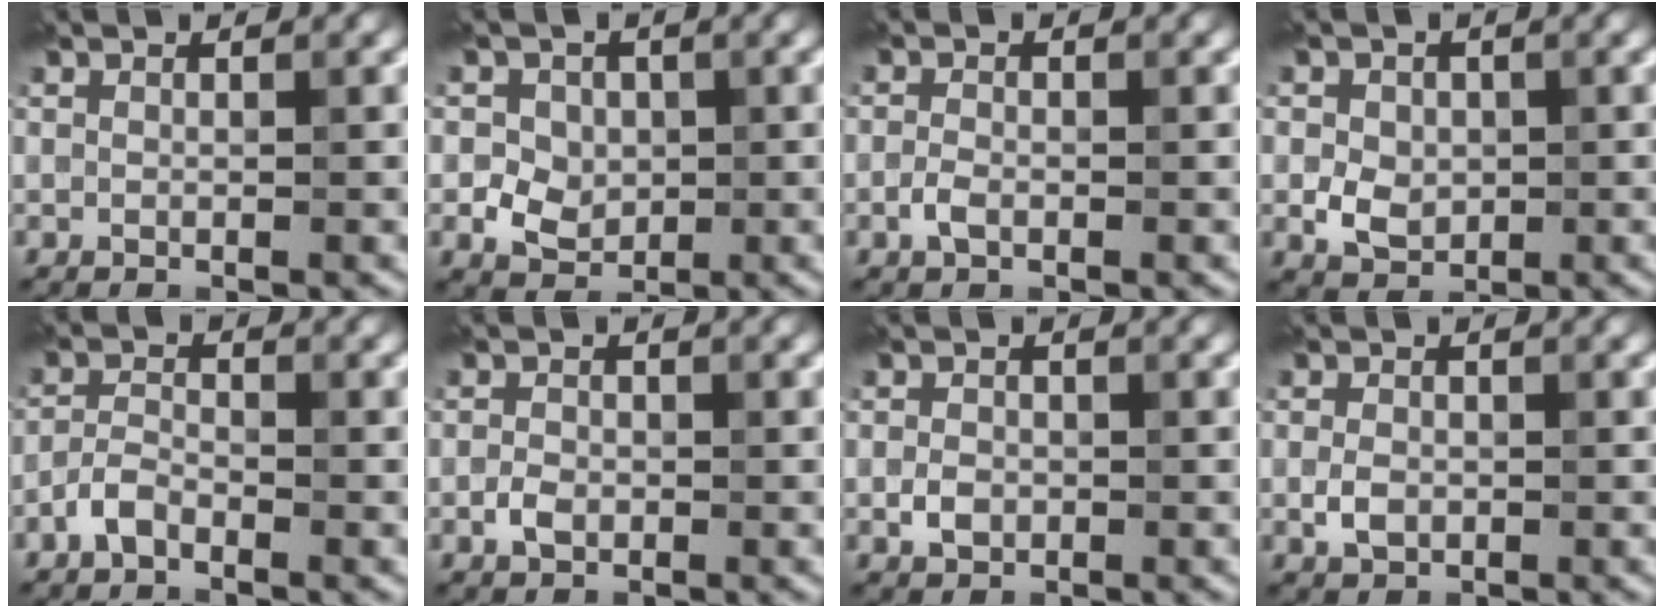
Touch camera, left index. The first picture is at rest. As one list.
[{"total": 3.5, "force": [0.2, 3.0, 1.8], "torque": [-0.013, 0.009, -0.004]}, {"total": 1.4, "force": [-0.6, 0.8, 1.0], "torque": [-0.020, 0.001, -0.016]}, {"total": 3.0, "force": [-0.1, 2.5, 1.7], "torque": [-0.031, -0.003, -0.005]}, {"total": 1.9, "force": [-1.4, 0.8, 1.1], "torque": [-0.022, 0.006, -0.034]}, {"total": 1.6, "force": [-0.6, 1.2, 0.9], "torque": [-0.017, 0.001, -0.015]}, {"total": 1.8, "force": [-0.5, 1.4, 1.0], "torque": [-0.017, 0.000, -0.014]}, {"total": 1.9, "force": [-0.4, 1.4, 1.2], "torque": [-0.025, -0.002, -0.010]}]